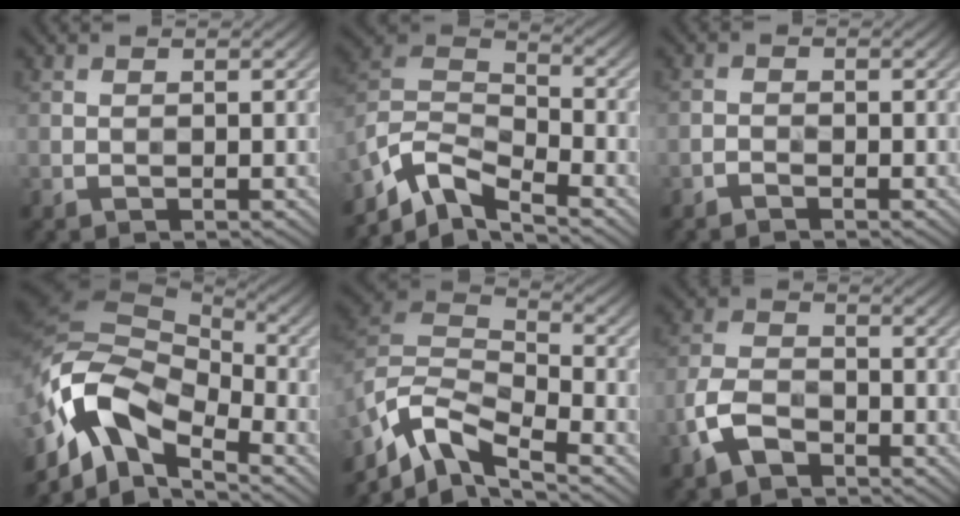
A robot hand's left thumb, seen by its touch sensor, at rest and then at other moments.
{"total": 8.8, "force": [-6.6, 3.1, 5.0], "torque": [-0.108, -0.004, -0.150]}
{"total": 1.0, "force": [-0.9, 0.3, 0.2], "torque": [-0.003, 0.001, -0.021]}
{"total": 13.6, "force": [-6.0, 7.2, 9.8], "torque": [-0.214, -0.006, -0.133]}
{"total": 10.0, "force": [-6.9, 3.8, 6.2], "torque": [-0.138, -0.008, -0.151]}
{"total": 5.9, "force": [-3.4, 3.3, 3.5], "torque": [-0.082, -0.003, -0.081]}